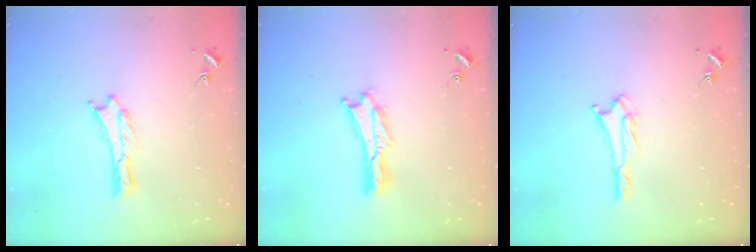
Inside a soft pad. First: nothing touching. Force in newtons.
{"total": 1.4, "press": 1.4, "slide": 0.3}
{"total": 1.7, "press": 1.7, "slide": 0.2}